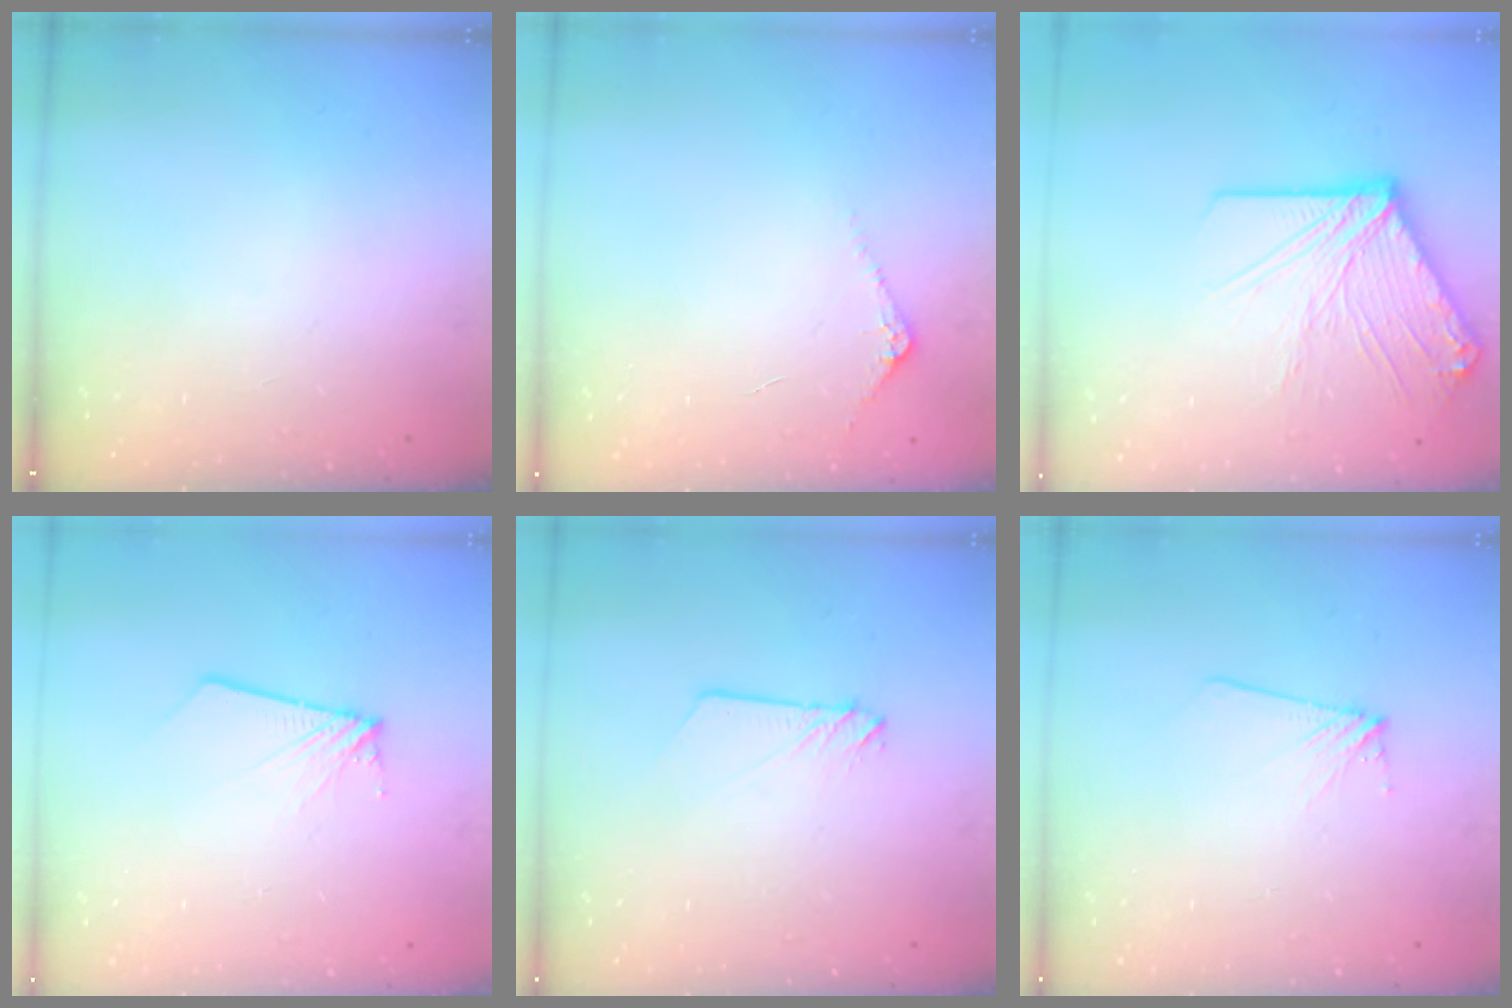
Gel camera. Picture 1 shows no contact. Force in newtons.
{"total": 6.0, "press": 5.9, "slide": 0.7}
{"total": 16.4, "press": 16.2, "slide": 2.3}
{"total": 2.8, "press": 2.8, "slide": 0.3}
{"total": 2.4, "press": 2.4, "slide": 0.2}
{"total": 4.3, "press": 4.2, "slide": 0.6}